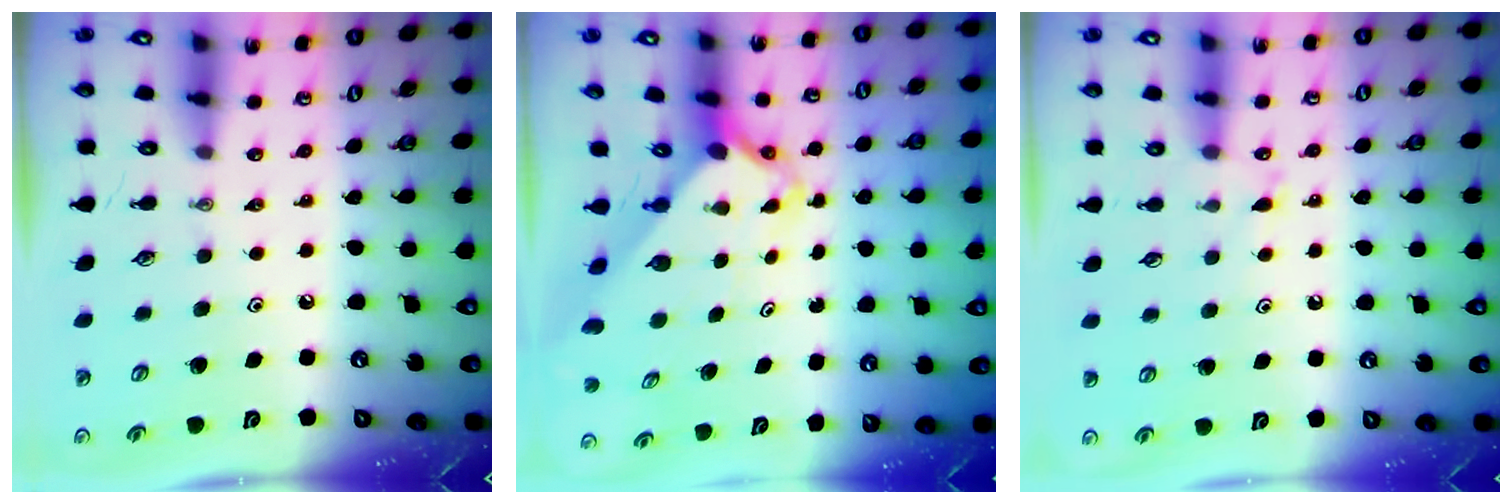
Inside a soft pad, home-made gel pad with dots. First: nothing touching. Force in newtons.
{"total": 2.7, "press": 2.7, "slide": 0.2}
{"total": 5.6, "press": 5.6, "slide": 0.6}